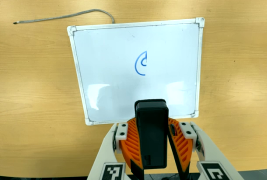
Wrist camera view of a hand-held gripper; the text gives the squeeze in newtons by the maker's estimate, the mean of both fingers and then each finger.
{"total": 10.7, "left": 10.2, "right": 11.1}